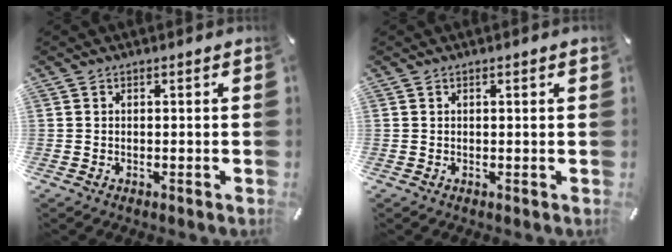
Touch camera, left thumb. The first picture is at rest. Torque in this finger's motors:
{"motor_torque": [-0.07, 0.10, 0.27, -0.05, 0.04]}